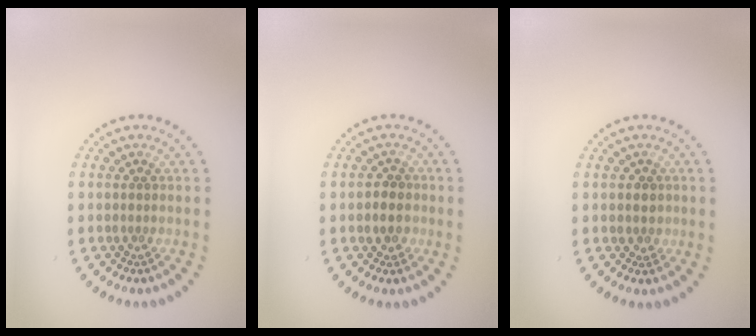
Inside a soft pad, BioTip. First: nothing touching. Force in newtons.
{"total": 2.3, "press": 2.2, "slide": 0.7}
{"total": 1.1, "press": 0.9, "slide": 0.6}